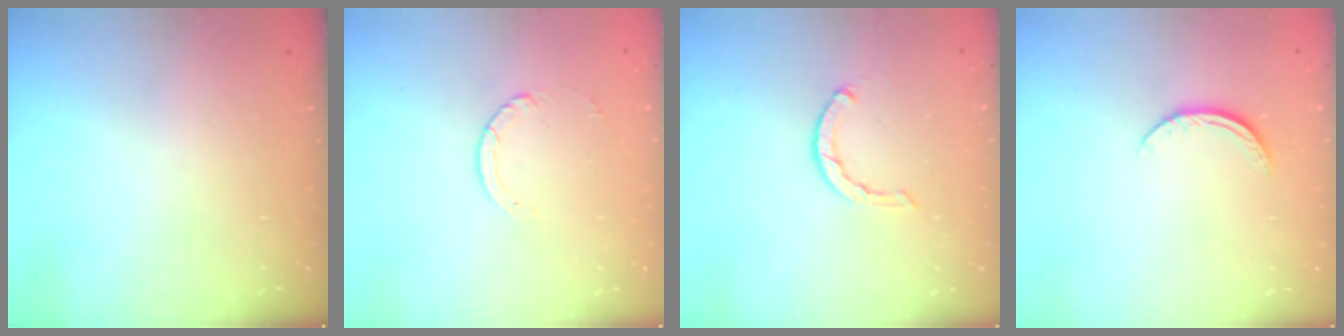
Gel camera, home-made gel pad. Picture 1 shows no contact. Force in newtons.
{"total": 2.5, "press": 2.4, "slide": 0.2}
{"total": 1.6, "press": 1.5, "slide": 0.4}
{"total": 7.2, "press": 7.1, "slide": 0.8}